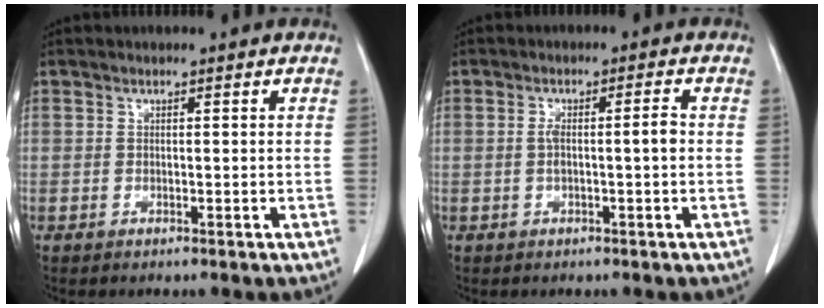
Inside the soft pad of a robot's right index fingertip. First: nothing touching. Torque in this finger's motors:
{"motor_torque": [0.09, 0.01, 0.08, 0.03]}